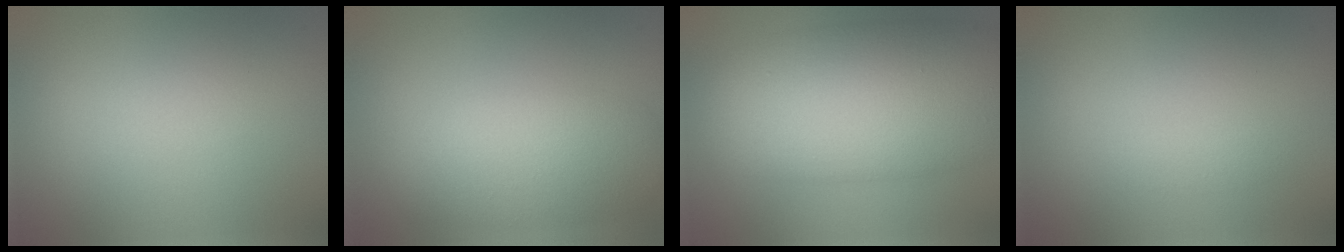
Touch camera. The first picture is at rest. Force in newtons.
{"total": 5.9, "press": 5.9, "slide": 0.3}
{"total": 12.1, "press": 12.1, "slide": 0.1}
{"total": 0.6, "press": 0.6, "slide": 0.0}